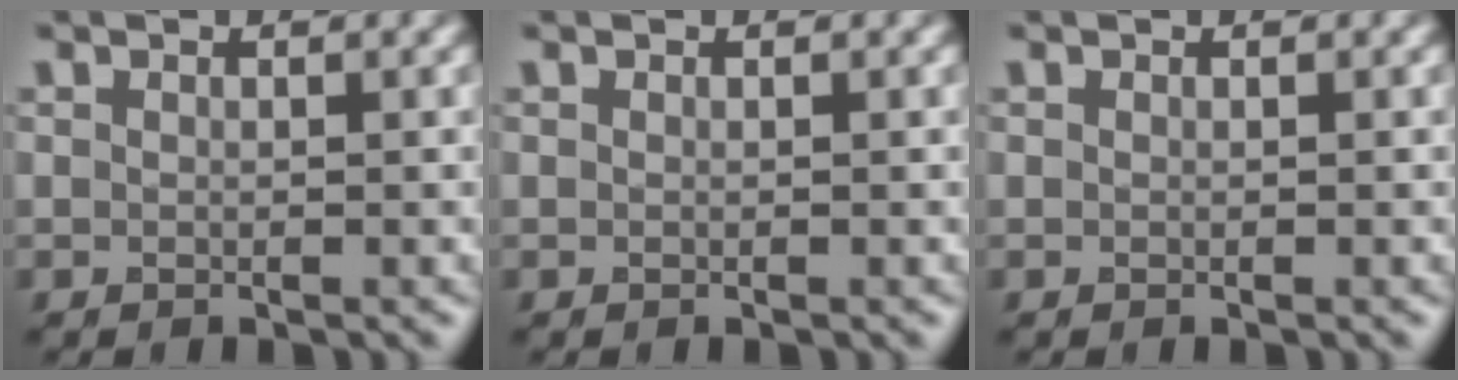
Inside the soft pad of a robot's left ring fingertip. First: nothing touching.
{"total": 0.0}
{"total": 0.0}